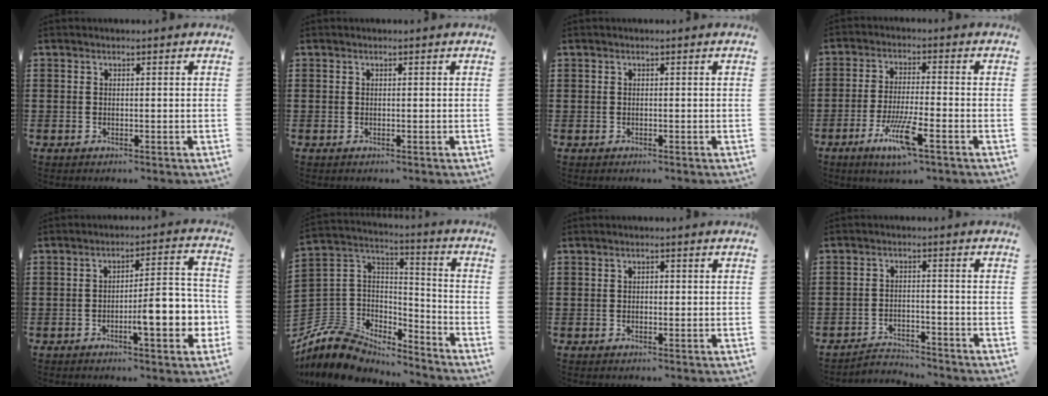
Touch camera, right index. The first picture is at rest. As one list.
[{"total": 0.0}, {"total": 0.0}, {"total": 7.9, "force": [-4.2, 1.2, 6.6], "torque": [-0.142, -0.013, -0.079]}, {"total": 9.2, "force": [-2.8, 2.5, 8.4], "torque": [-0.112, -0.011, -0.048]}, {"total": 7.5, "force": [-6.2, 4.1, 1.2], "torque": [-0.062, -0.006, -0.127]}, {"total": 0.9, "force": [-0.1, 0.5, 0.7], "torque": [-0.014, 0.001, -0.003]}, {"total": 3.1, "force": [-3.0, 0.4, 0.1], "torque": [-0.009, 0.002, -0.066]}]